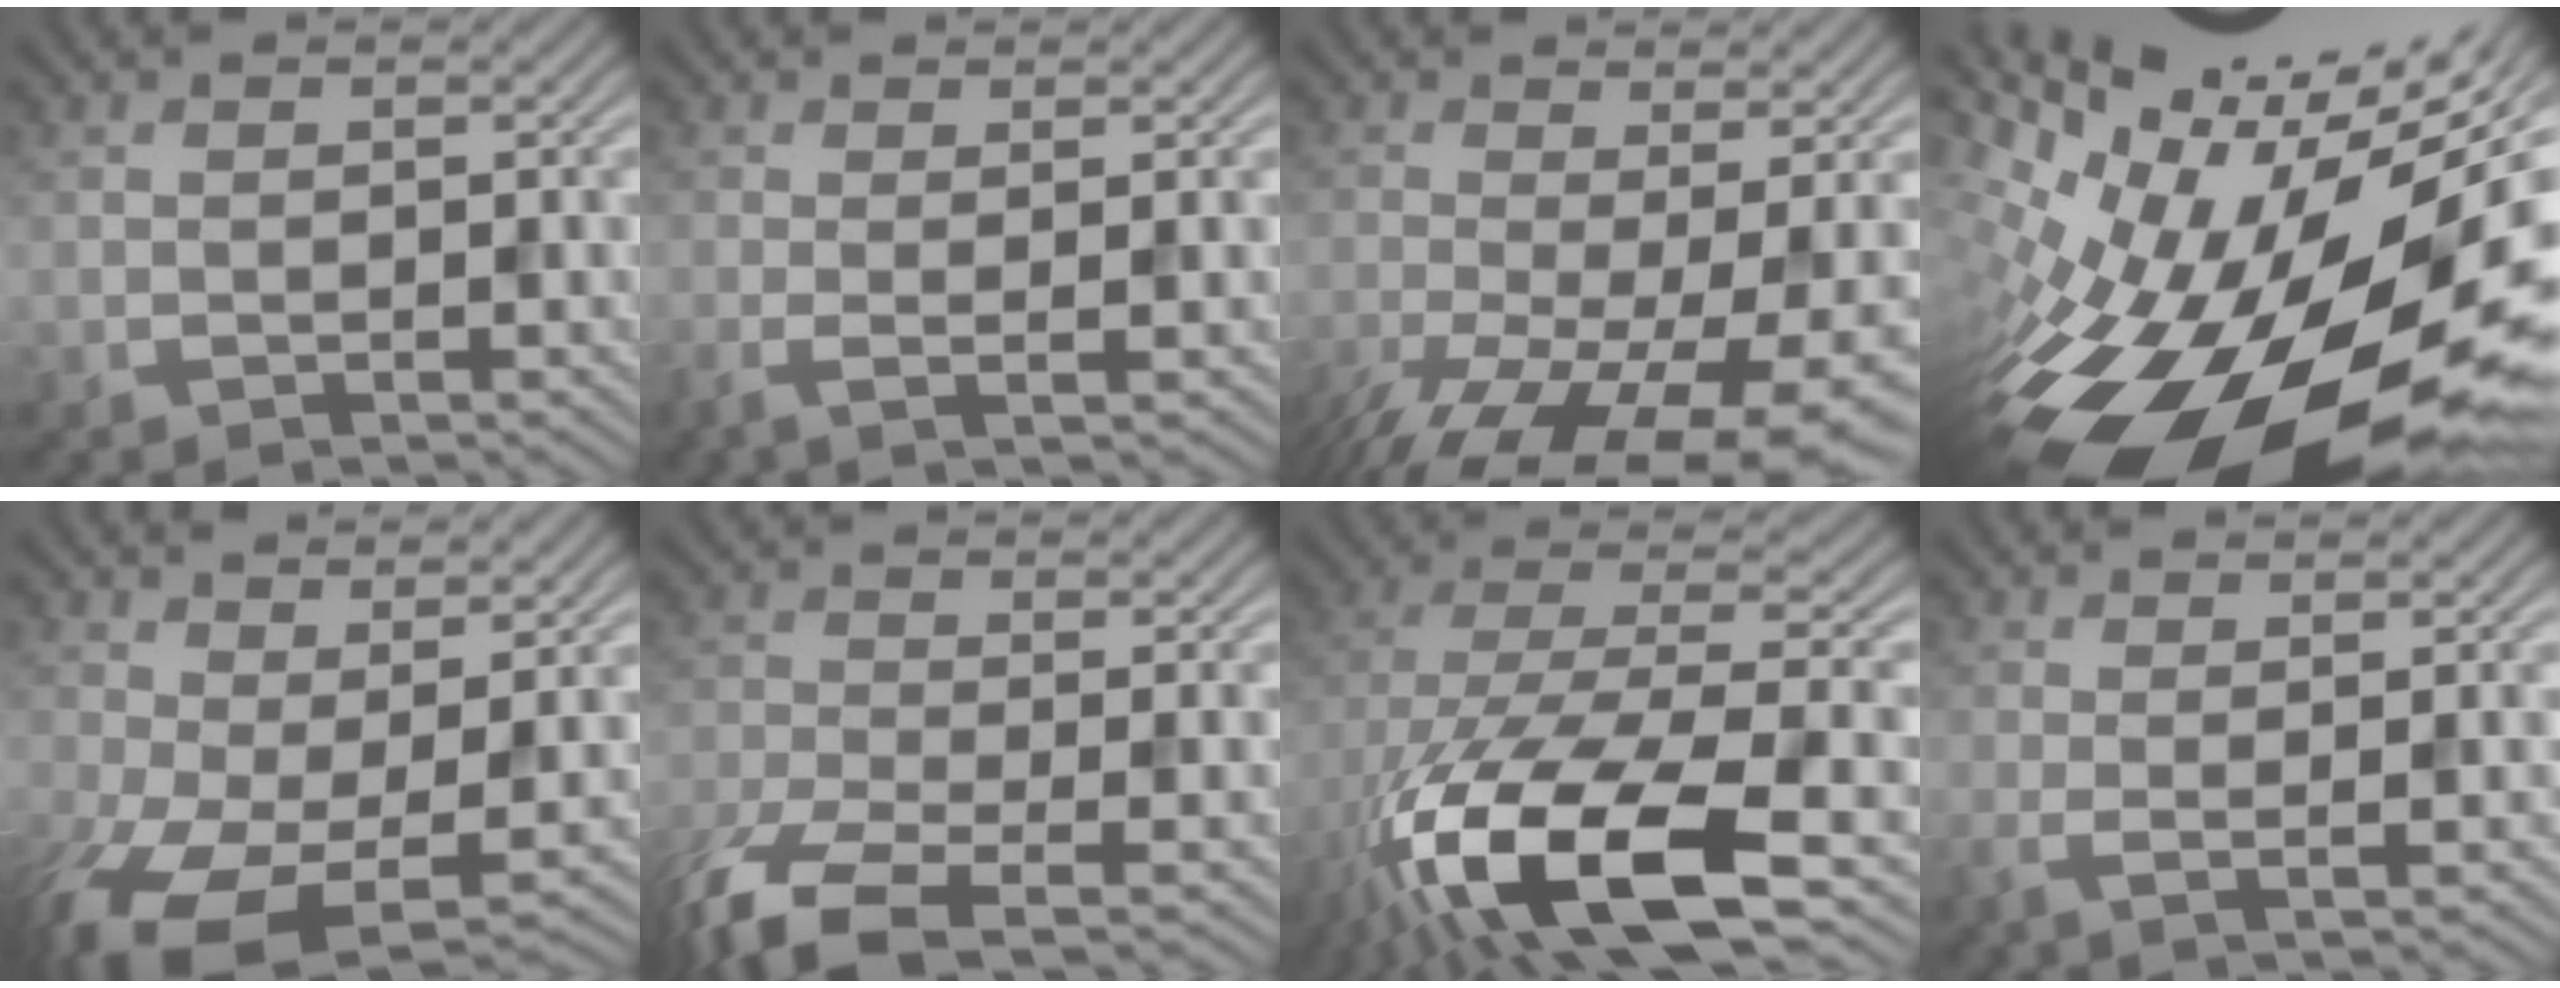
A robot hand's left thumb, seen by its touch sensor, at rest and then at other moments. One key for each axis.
{"total": 2.5, "fx": -0.1, "fy": 0.8, "fz": 2.4, "tx": -0.038, "ty": -0.001, "tz": -0.007}
{"total": 12.1, "fx": -6.1, "fy": 3.9, "fz": 9.8, "tx": -0.178, "ty": -0.035, "tz": -0.078}
{"total": 20.0, "fx": -6.0, "fy": 9.6, "fz": 16.5, "tx": -0.284, "ty": -0.051, "tz": -0.092}
{"total": 8.4, "fx": -2.1, "fy": 4.5, "fz": 6.8, "tx": -0.149, "ty": -0.032, "tz": -0.029}
{"total": 7.2, "fx": -5.0, "fy": 2.2, "fz": 4.7, "tx": -0.095, "ty": -0.028, "tz": -0.097}
{"total": 17.4, "fx": -8.0, "fy": 6.9, "fz": 13.9, "tx": -0.294, "ty": -0.032, "tz": -0.137}
{"total": 2.2, "fx": 0.2, "fy": 0.6, "fz": 2.1, "tx": -0.033, "ty": 0.000, "tz": 0.004}